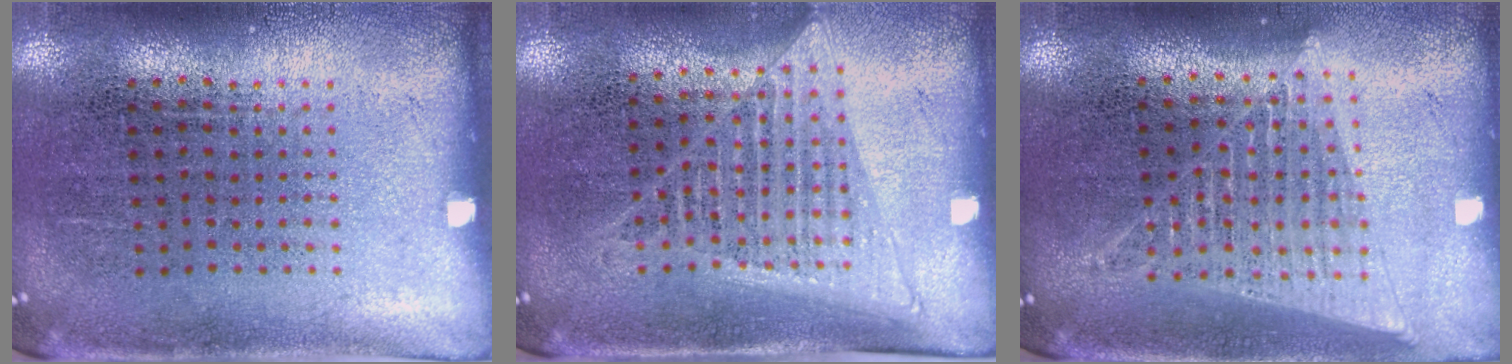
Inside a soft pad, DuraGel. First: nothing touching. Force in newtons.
{"total": 1.4, "press": 1.2, "slide": 0.6}
{"total": 1.6, "press": 1.5, "slide": 0.6}